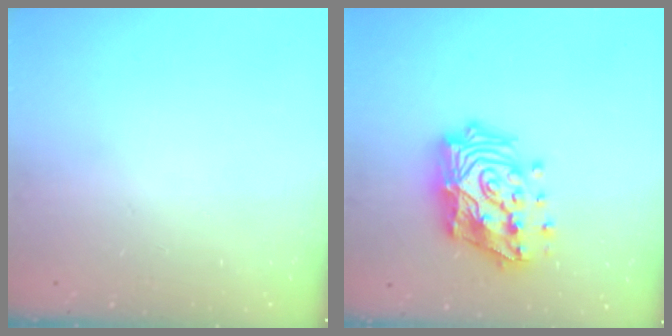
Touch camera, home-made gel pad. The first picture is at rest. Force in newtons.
{"total": 25.6, "press": 25.5, "slide": 2.2}